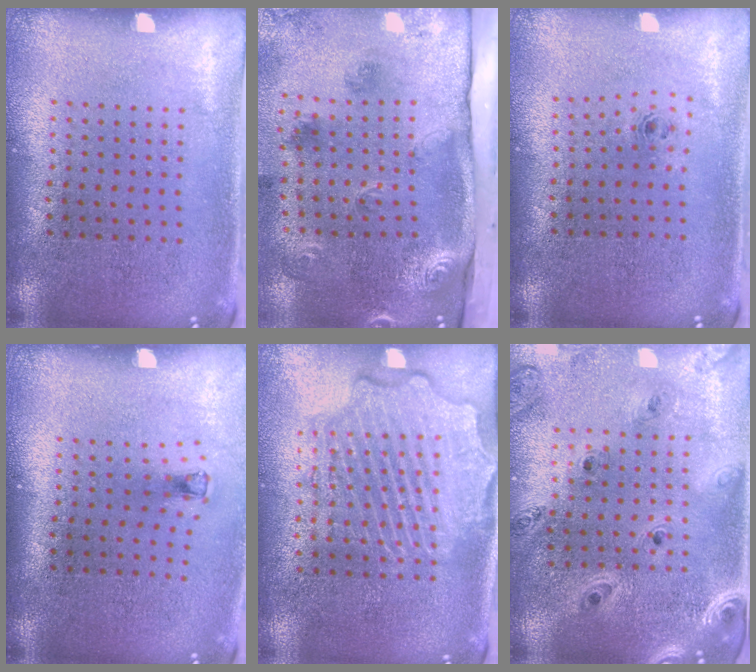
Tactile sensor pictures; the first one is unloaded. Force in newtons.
{"total": 3.2, "press": 2.0, "slide": 2.5}
{"total": 0.6, "press": 0.2, "slide": 0.6}
{"total": 0.7, "press": 0.3, "slide": 0.6}
{"total": 2.6, "press": 2.6, "slide": 0.3}
{"total": 1.4, "press": 1.4, "slide": 0.2}